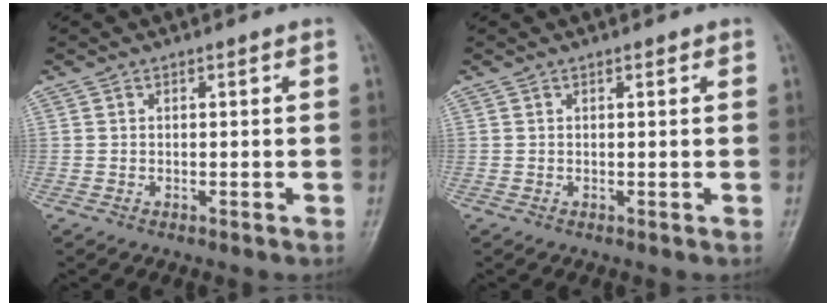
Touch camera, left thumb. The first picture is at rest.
{"total": 0.7, "force": [0.4, 0.2, 0.4], "torque": [-0.007, -0.001, 0.004]}